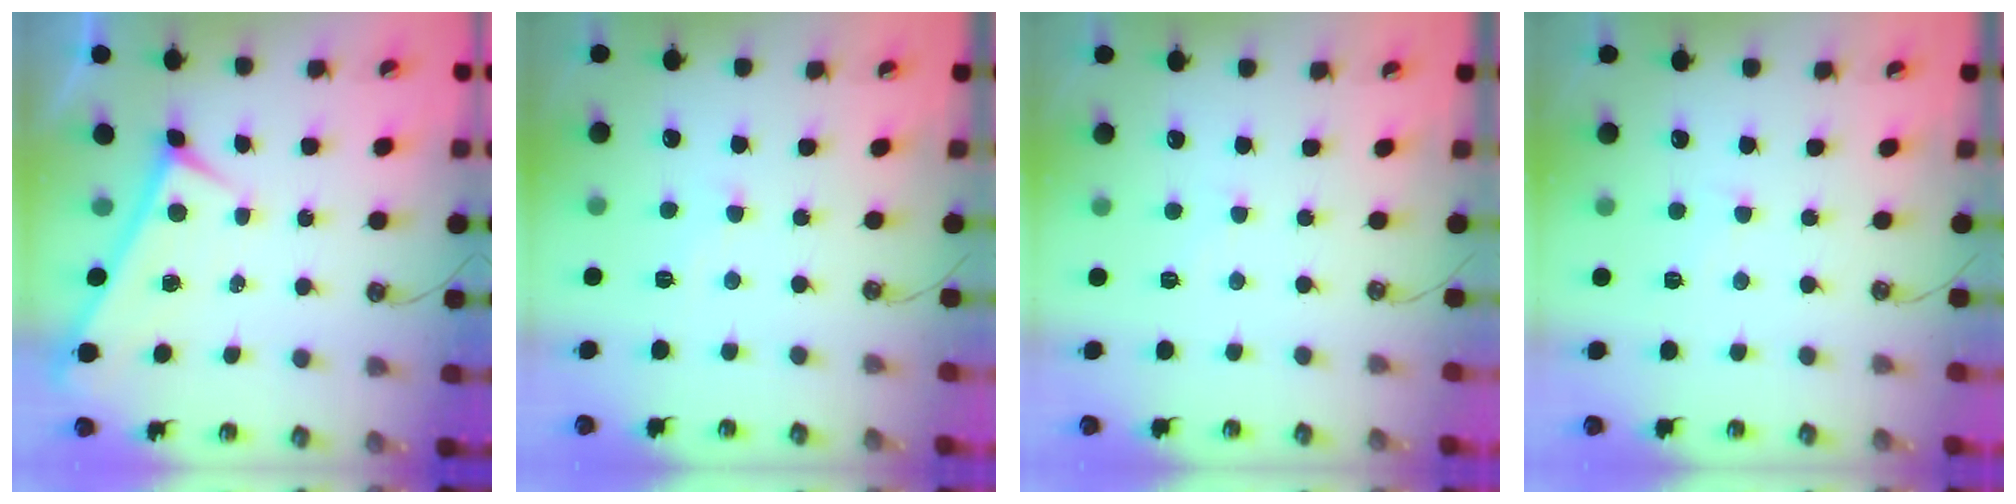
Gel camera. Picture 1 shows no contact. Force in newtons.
{"total": 1.7, "press": 1.7, "slide": 0.2}
{"total": 0.7, "press": 0.5, "slide": 0.5}
{"total": 1.5, "press": 1.4, "slide": 0.6}